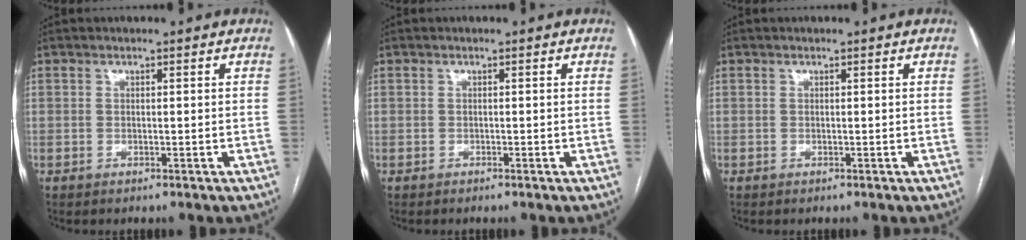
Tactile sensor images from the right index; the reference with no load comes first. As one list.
[{"total": 0.0}, {"total": 0.0}]